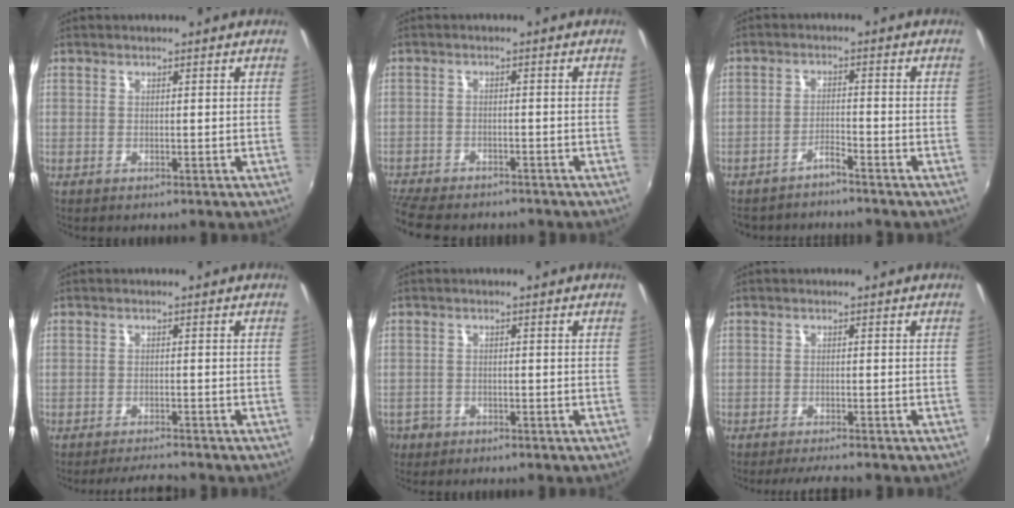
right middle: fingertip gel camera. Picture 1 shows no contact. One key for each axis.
{"total": 10.5, "fx": -9.2, "fy": 3.1, "fz": 4.0, "tx": -0.109, "ty": -0.026, "tz": -0.152}
{"total": 3.2, "fx": -3.1, "fy": 0.3, "fz": 1.0, "tx": -0.034, "ty": 0.000, "tz": -0.056}
{"total": 4.3, "fx": -4.1, "fy": 0.1, "fz": 1.3, "tx": -0.035, "ty": -0.007, "tz": -0.067}
{"total": 4.4, "fx": -2.6, "fy": 3.3, "fz": 1.1, "tx": -0.039, "ty": -0.005, "tz": -0.045}
{"total": 4.6, "fx": -4.2, "fy": 0.1, "fz": 2.0, "tx": -0.046, "ty": -0.010, "tz": -0.068}